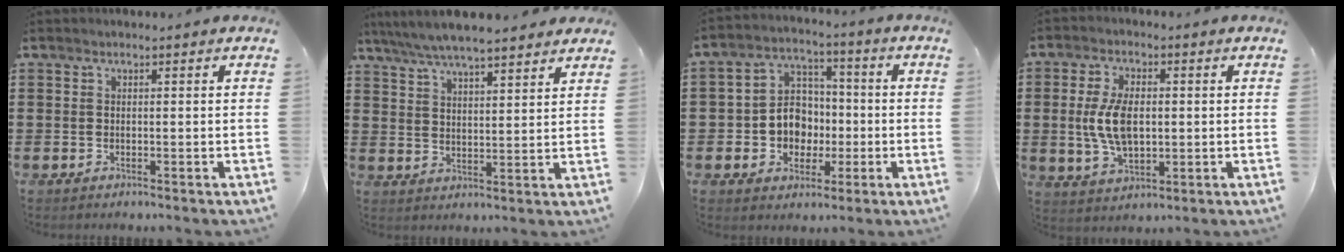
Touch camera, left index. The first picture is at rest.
{"total": 5.8, "force": [5.4, 0.5, 2.1], "torque": [-0.060, -0.018, 0.095]}
{"total": 7.4, "force": [-1.3, 6.7, 2.6], "torque": [-0.060, 0.017, -0.023]}
{"total": 8.0, "force": [0.4, 4.2, 6.7], "torque": [-0.142, 0.004, 0.002]}